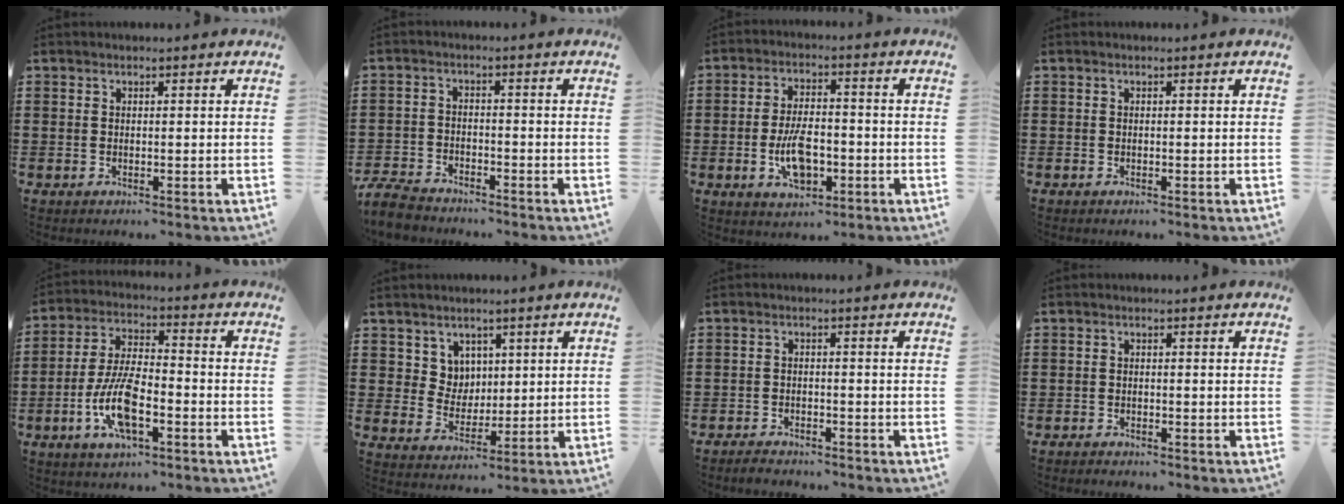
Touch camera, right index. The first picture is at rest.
{"total": 4.4, "force": [-4.2, 0.8, 1.0], "torque": [-0.039, -0.004, -0.089]}
{"total": 7.4, "force": [-2.1, 3.7, 6.1], "torque": [-0.120, 0.000, -0.042]}
{"total": 0.0}
{"total": 10.2, "force": [-3.6, 3.9, 8.7], "torque": [-0.194, -0.005, -0.070]}
{"total": 5.0, "force": [2.6, 4.2, 0.5], "torque": [-0.034, 0.007, 0.050]}
{"total": 2.0, "force": [-2.0, 0.2, -0.1], "torque": [-0.005, 0.001, -0.043]}
{"total": 1.1, "force": [-1.1, 0.1, -0.1], "torque": [-0.002, 0.001, -0.023]}